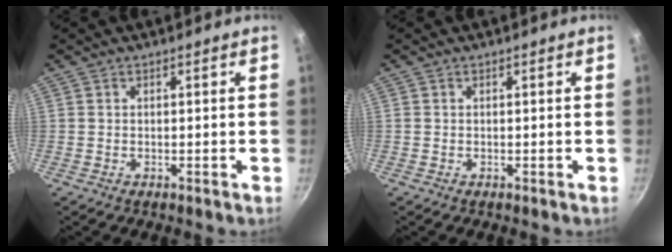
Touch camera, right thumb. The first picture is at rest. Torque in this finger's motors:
{"motor_torque": [0.21, 0.03, 0.32, 0.17, 0.08]}